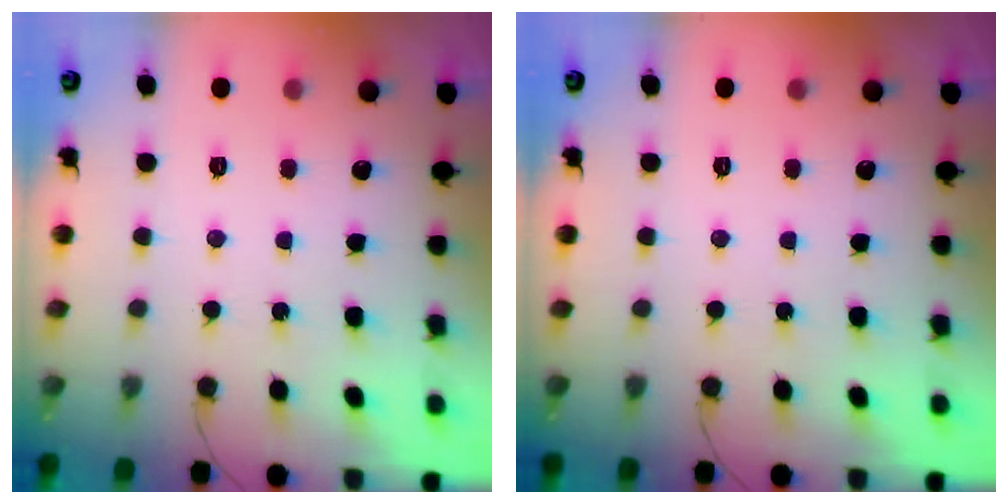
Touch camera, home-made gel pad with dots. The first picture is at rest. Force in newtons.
{"total": 0.0}